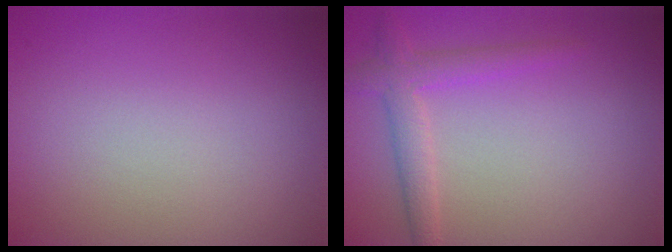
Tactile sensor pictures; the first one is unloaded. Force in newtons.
{"total": 2.6, "press": 2.6, "slide": 0.1}